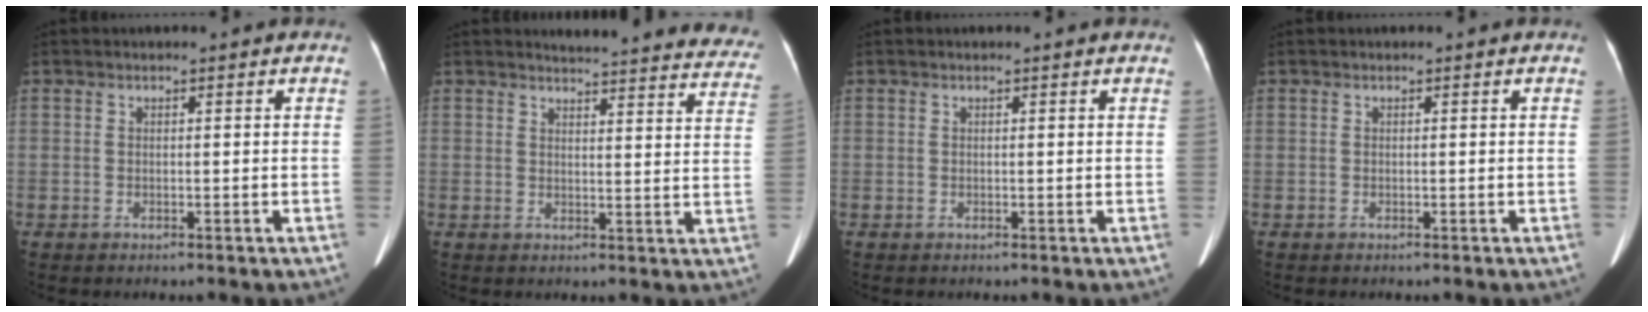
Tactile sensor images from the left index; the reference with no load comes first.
{"total": 22.8, "force": [21.8, 3.4, 5.5], "torque": [-0.062, -0.083, 0.228]}
{"total": 1.2, "force": [1.1, 0.1, 0.3], "torque": [-0.012, 0.005, 0.009]}
{"total": 0.0}